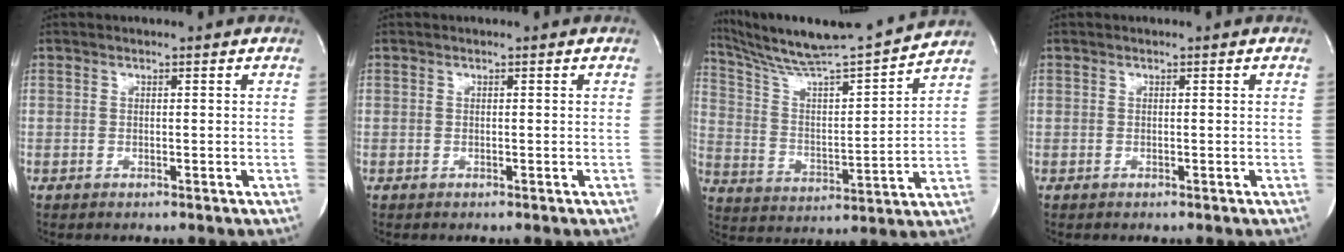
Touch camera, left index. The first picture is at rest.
{"total": 0.0}
{"total": 16.3, "force": [15.3, -0.9, 5.5], "torque": [-0.109, -0.025, 0.254]}
{"total": 0.0}